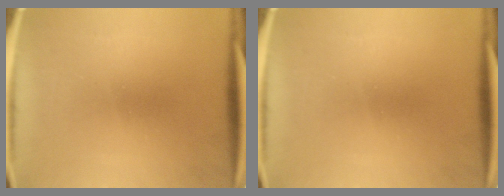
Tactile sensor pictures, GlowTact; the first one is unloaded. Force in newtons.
{"total": 0.0}